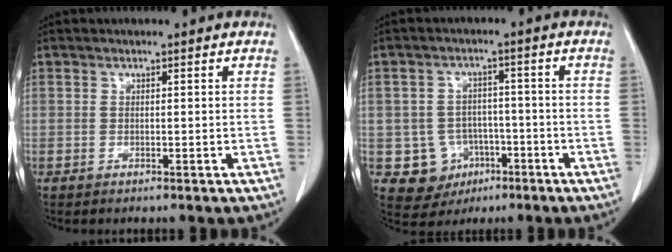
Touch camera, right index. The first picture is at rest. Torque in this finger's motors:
{"motor_torque": [-0.10, -0.03, -0.32, -0.10]}